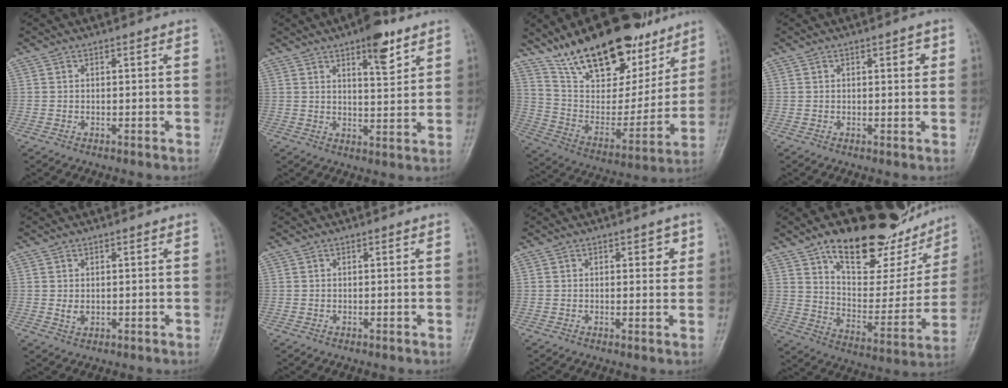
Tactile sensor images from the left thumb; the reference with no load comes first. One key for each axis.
{"total": 8.0, "fx": 4.9, "fy": 2.7, "fz": 5.7, "tx": -0.067, "ty": -0.028, "tz": 0.070}
{"total": 25.4, "fx": 17.7, "fy": 11.3, "fz": 14.2, "tx": -0.188, "ty": -0.065, "tz": 0.297}
{"total": 2.4, "fx": 0.9, "fy": 1.0, "fz": 2.0, "tx": -0.020, "ty": -0.001, "tz": 0.011}
{"total": 1.7, "fx": 0.3, "fy": 1.3, "fz": 1.1, "tx": -0.014, "ty": -0.005, "tz": 0.009}
{"total": 0.0}
{"total": 2.9, "fx": 1.2, "fy": 1.5, "fz": 2.2, "tx": -0.010, "ty": -0.003, "tz": 0.011}
{"total": 26.3, "fx": 17.2, "fy": 11.2, "fz": 16.5, "tx": -0.187, "ty": -0.057, "tz": 0.264}